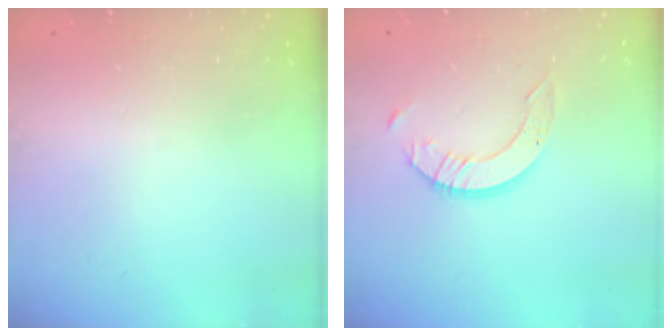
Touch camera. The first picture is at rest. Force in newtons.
{"total": 6.1, "press": 6.1, "slide": 0.6}